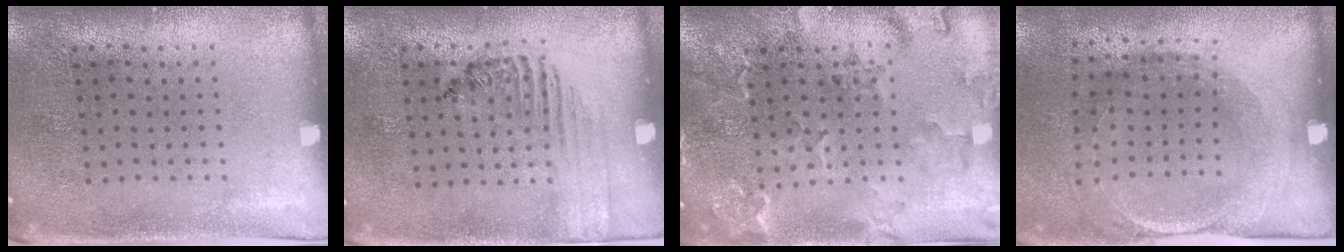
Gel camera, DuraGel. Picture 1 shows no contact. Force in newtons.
{"total": 1.5, "press": 1.1, "slide": 1.0}
{"total": 2.3, "press": 2.2, "slide": 0.8}
{"total": 1.6, "press": 1.4, "slide": 0.8}